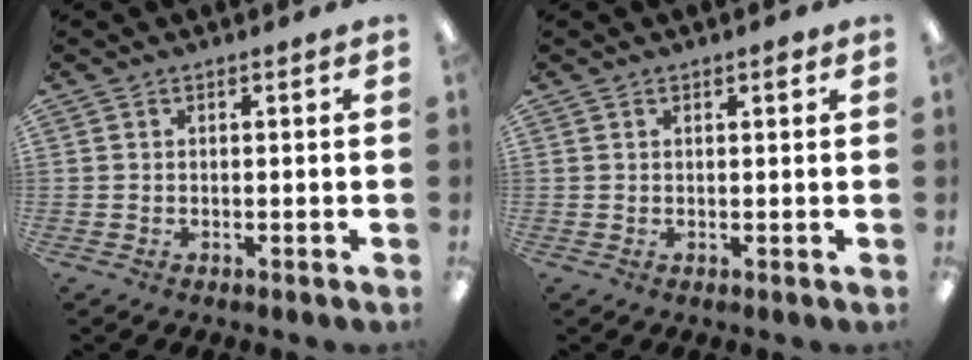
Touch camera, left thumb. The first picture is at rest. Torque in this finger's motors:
{"motor_torque": [-0.10, 0.04, -0.33, 0.21, 0.00]}